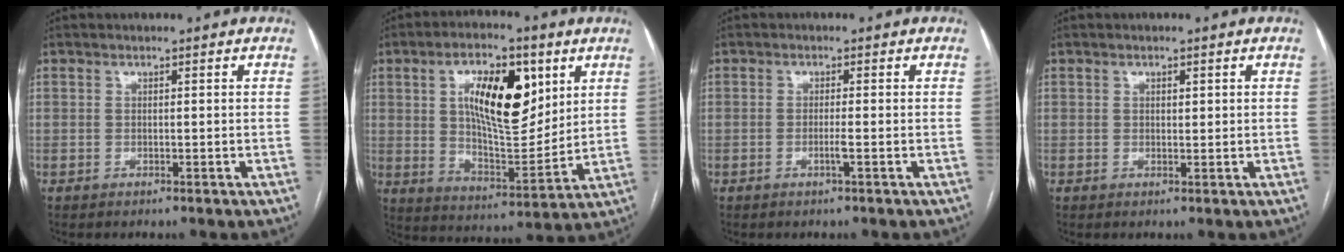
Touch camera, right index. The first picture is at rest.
{"total": 15.4, "force": [5.3, 5.9, 13.1], "torque": [-0.224, 0.008, 0.093]}
{"total": 1.6, "force": [-0.6, -0.3, 1.4], "torque": [-0.029, -0.003, -0.012]}
{"total": 1.1, "force": [0.4, 0.6, 0.8], "torque": [-0.013, -0.001, 0.006]}